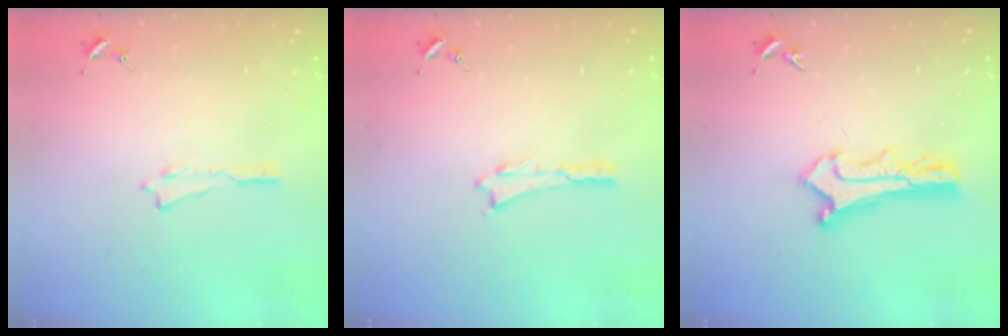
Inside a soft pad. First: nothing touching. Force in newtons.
{"total": 0.0}
{"total": 2.6, "press": 2.6, "slide": 0.2}